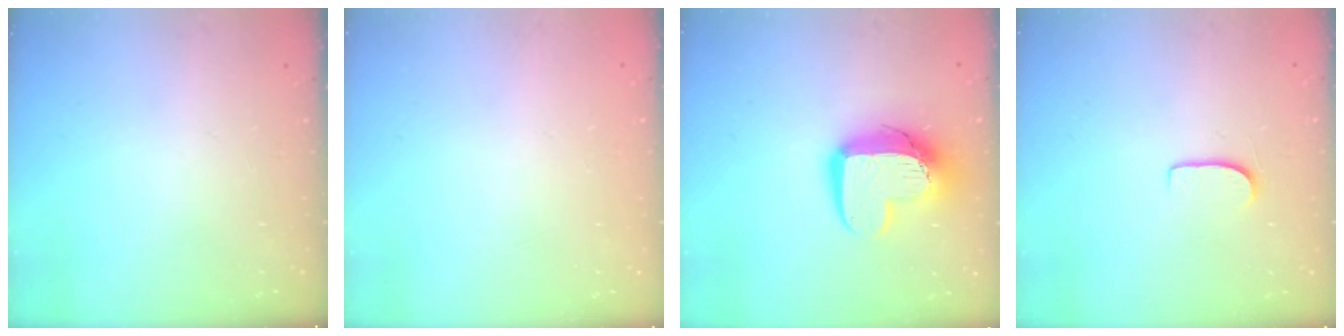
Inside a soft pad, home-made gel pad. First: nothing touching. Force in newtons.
{"total": 0.0}
{"total": 13.3, "press": 13.3, "slide": 1.4}
{"total": 5.9, "press": 5.9, "slide": 0.5}